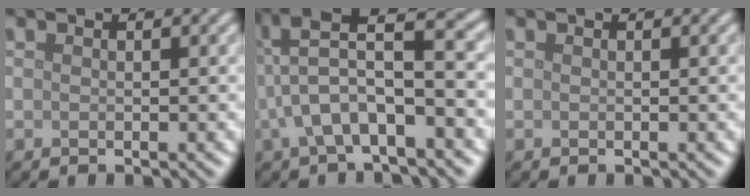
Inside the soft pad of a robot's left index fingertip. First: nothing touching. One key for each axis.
{"total": 7.4, "fx": -0.5, "fy": 2.3, "fz": 7.0, "tx": -0.128, "ty": 0.021, "tz": -0.017}
{"total": 0.0}